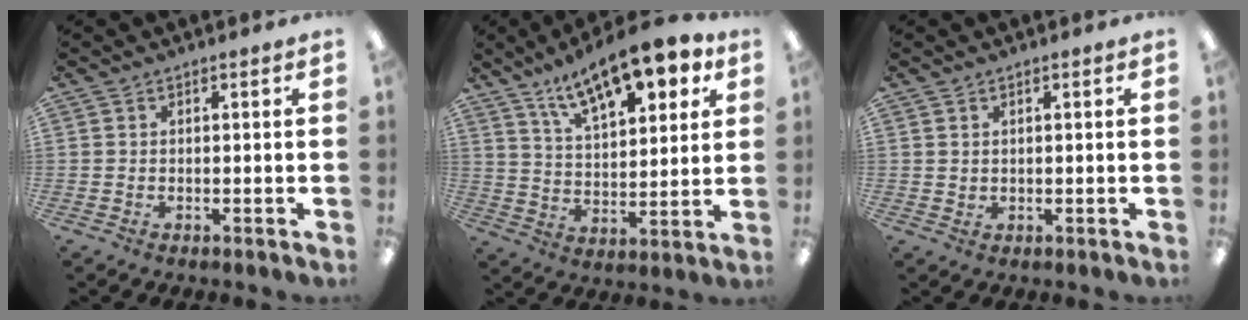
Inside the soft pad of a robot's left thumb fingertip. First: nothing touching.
{"total": 15.1, "force": [11.2, 5.3, 8.7], "torque": [-0.149, -0.054, 0.193]}
{"total": 1.0, "force": [0.7, 0.6, 0.2], "torque": [-0.004, 0.002, 0.013]}